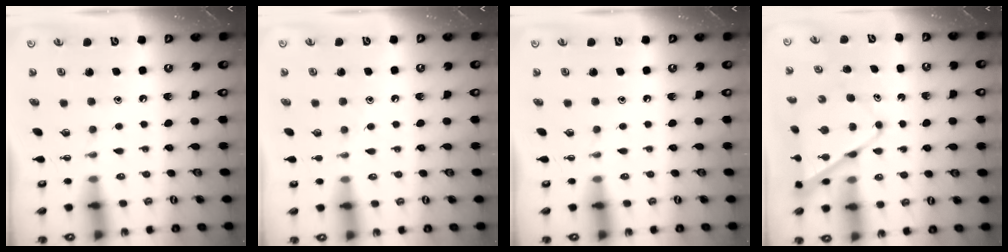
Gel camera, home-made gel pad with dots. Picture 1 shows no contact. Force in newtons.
{"total": 6.1, "press": 6.0, "slide": 0.7}
{"total": 0.0}
{"total": 9.7, "press": 9.7, "slide": 0.9}